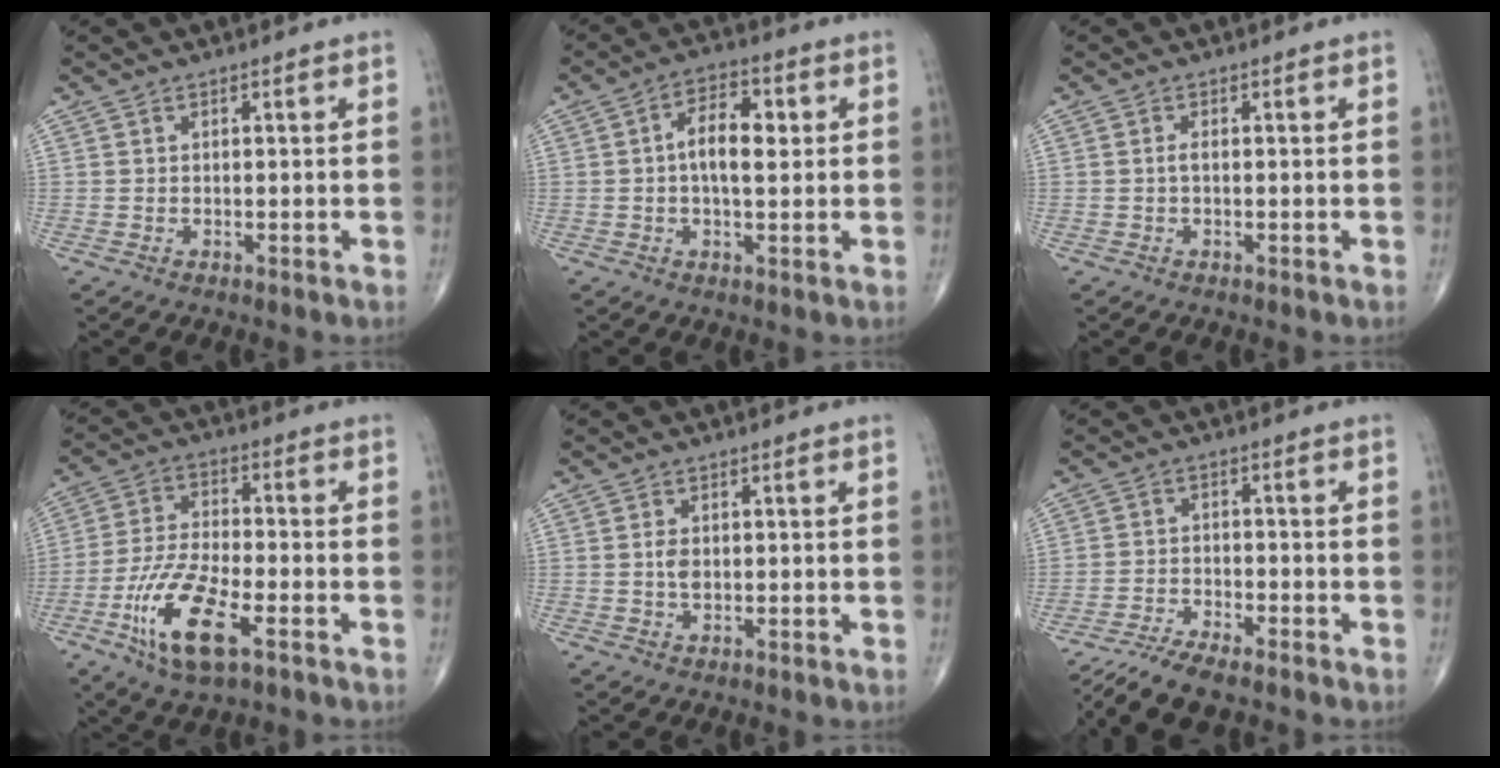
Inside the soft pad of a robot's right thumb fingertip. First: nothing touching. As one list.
[{"total": 8.0, "force": [0.9, 3.9, 6.9], "torque": [-0.107, 0.015, 0.007]}, {"total": 0.8, "force": [-0.1, 0.3, 0.7], "torque": [-0.018, -0.001, -0.004]}, {"total": 13.8, "force": [-6.1, 5.0, 11.3], "torque": [-0.228, 0.017, -0.111]}, {"total": 2.2, "force": [0.1, 1.3, 1.7], "torque": [-0.031, -0.001, 0.002]}, {"total": 8.1, "force": [-6.8, 1.6, 4.0], "torque": [-0.081, 0.017, -0.125]}]